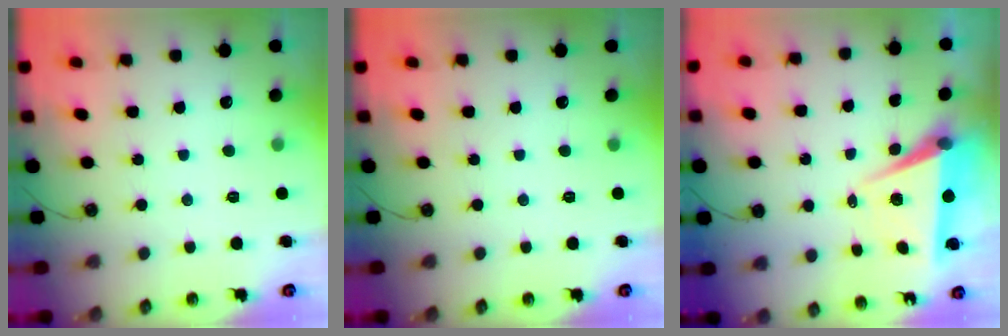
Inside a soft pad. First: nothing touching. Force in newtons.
{"total": 0.0}
{"total": 6.4, "press": 4.7, "slide": 4.4}